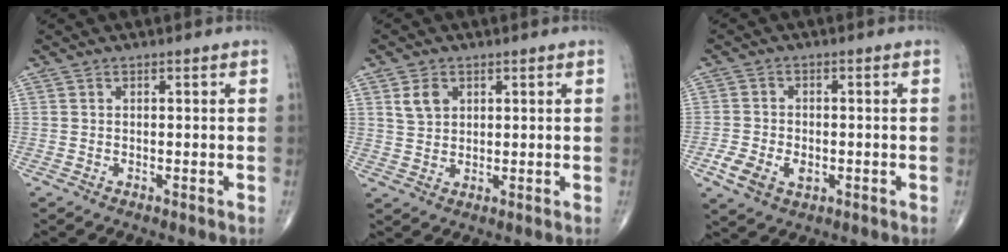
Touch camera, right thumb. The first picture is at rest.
{"total": 4.1, "force": [1.8, 3.0, 2.2], "torque": [-0.028, -0.007, 0.038]}
{"total": 6.9, "force": [-2.4, 4.8, 4.4], "torque": [-0.081, 0.011, -0.037]}